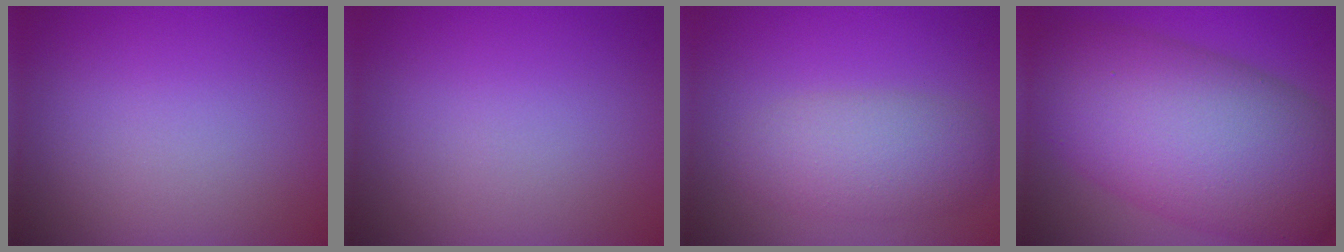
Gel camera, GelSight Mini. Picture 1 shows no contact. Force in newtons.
{"total": 0.0}
{"total": 4.6, "press": 4.5, "slide": 0.3}
{"total": 14.3, "press": 14.3, "slide": 0.6}